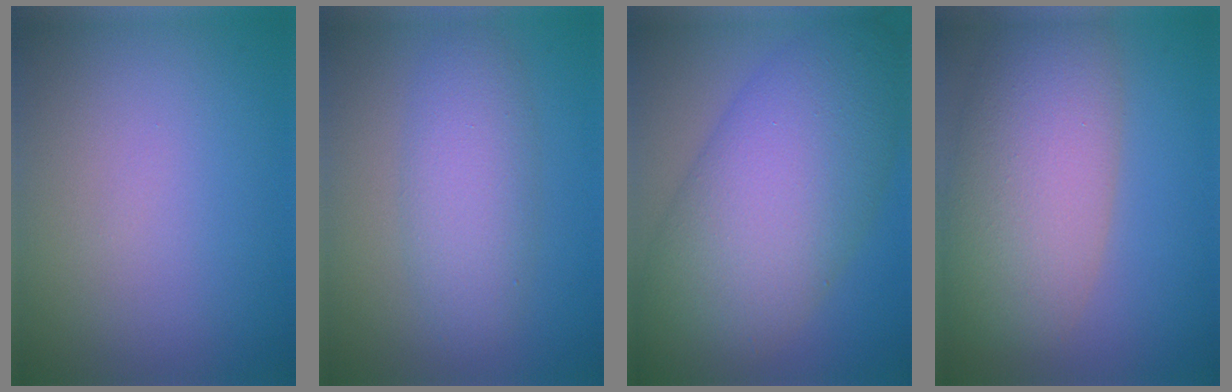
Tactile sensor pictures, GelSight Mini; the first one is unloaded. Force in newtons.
{"total": 4.2, "press": 4.2, "slide": 0.0}
{"total": 12.3, "press": 12.2, "slide": 0.4}
{"total": 8.7, "press": 8.7, "slide": 0.7}